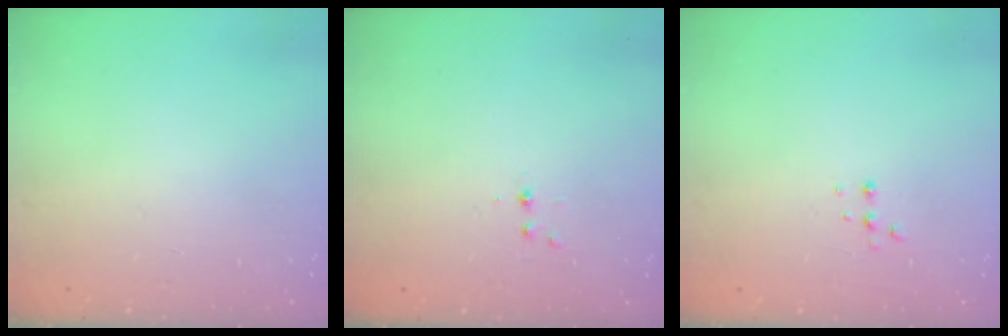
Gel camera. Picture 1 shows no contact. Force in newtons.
{"total": 2.8, "press": 2.4, "slide": 1.5}
{"total": 4.2, "press": 4.1, "slide": 1.0}